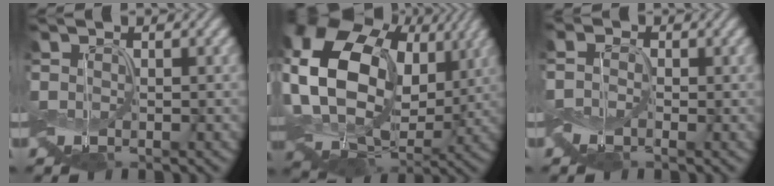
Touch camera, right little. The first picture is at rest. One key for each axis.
{"total": 16.1, "fx": 2.9, "fy": 12.1, "fz": 10.2, "tx": -0.207, "ty": 0.011, "tz": 0.061}
{"total": 1.9, "fx": -0.2, "fy": 1.6, "fz": 0.9, "tx": -0.028, "ty": 0.009, "tz": -0.014}